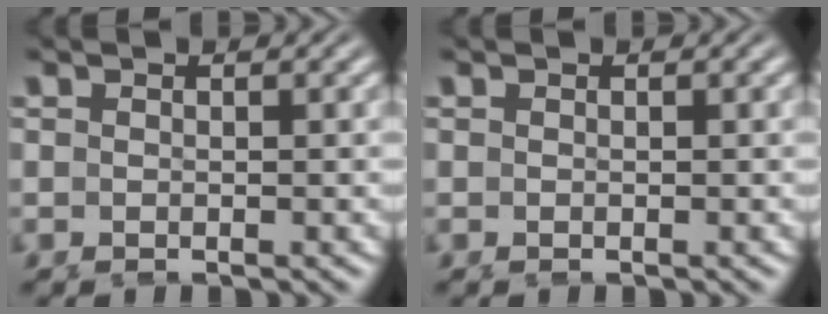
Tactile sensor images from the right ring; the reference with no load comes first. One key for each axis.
{"total": 0.0}